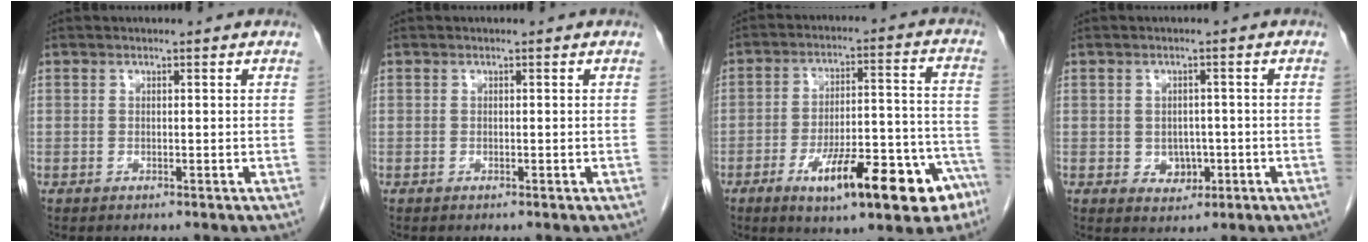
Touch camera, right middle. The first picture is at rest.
{"total": 0.0}
{"total": 16.9, "force": [-9.5, 4.5, 13.3], "torque": [-0.152, 0.028, -0.132]}
{"total": 3.2, "force": [-0.8, 2.5, 1.8], "torque": [-0.020, 0.003, -0.002]}